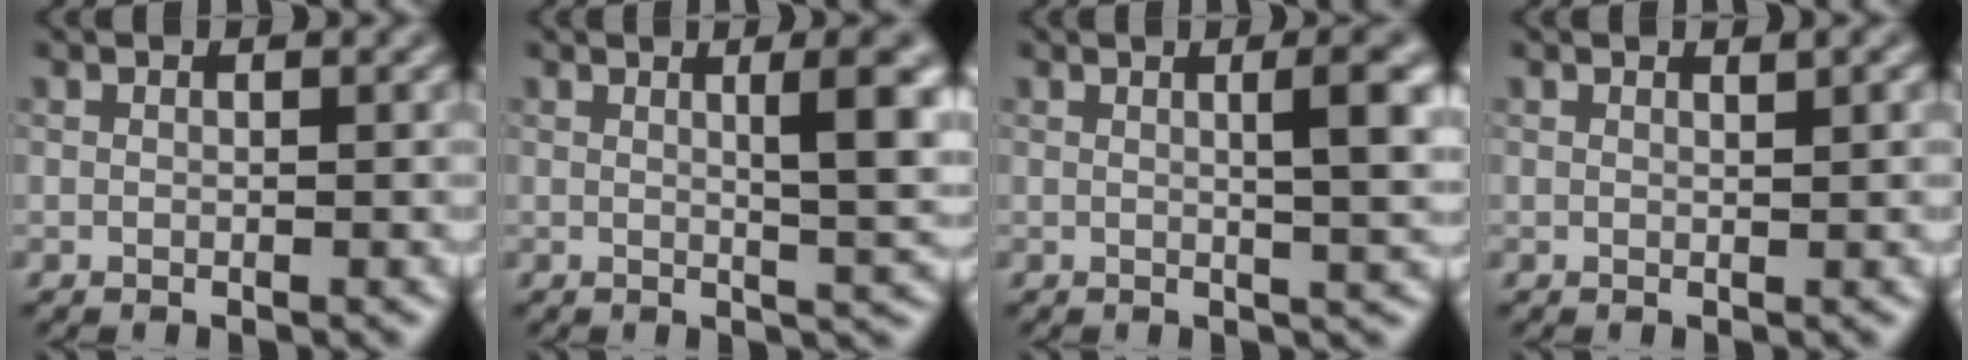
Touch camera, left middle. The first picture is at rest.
{"total": 5.0, "force": [1.3, 1.1, 4.7], "torque": [-0.056, 0.002, 0.018]}
{"total": 4.6, "force": [1.0, 1.0, 4.3], "torque": [-0.053, 0.008, 0.012]}
{"total": 0.9, "force": [0.6, 0.1, 0.6], "torque": [-0.007, 0.001, 0.010]}